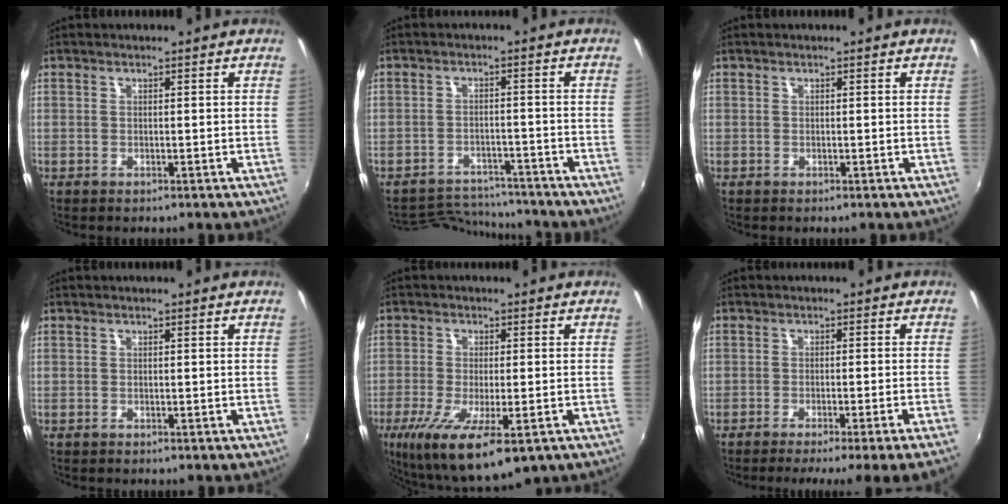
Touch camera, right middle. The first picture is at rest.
{"total": 9.0, "force": [-8.7, 2.0, 0.8], "torque": [-0.034, 0.013, -0.132]}
{"total": 0.0}
{"total": 0.0}
{"total": 16.2, "force": [-8.4, 5.1, 13.0], "torque": [-0.255, -0.065, -0.129]}
{"total": 9.5, "force": [-7.8, -2.5, 4.7], "torque": [-0.069, -0.034, -0.110]}